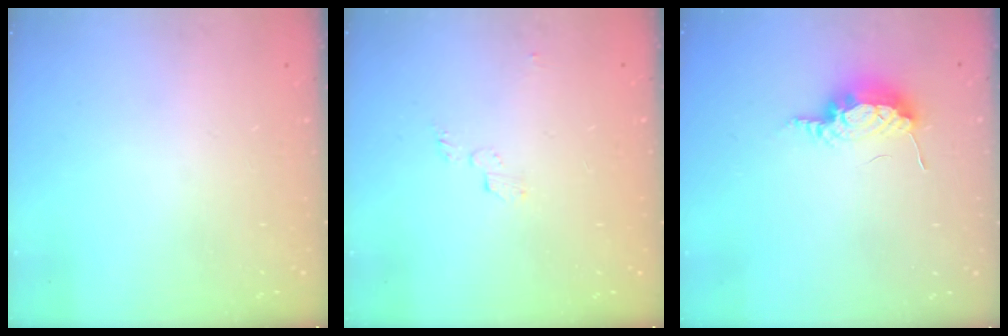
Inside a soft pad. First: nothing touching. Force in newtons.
{"total": 3.6, "press": 3.6, "slide": 0.4}
{"total": 14.8, "press": 9.9, "slide": 11.1}